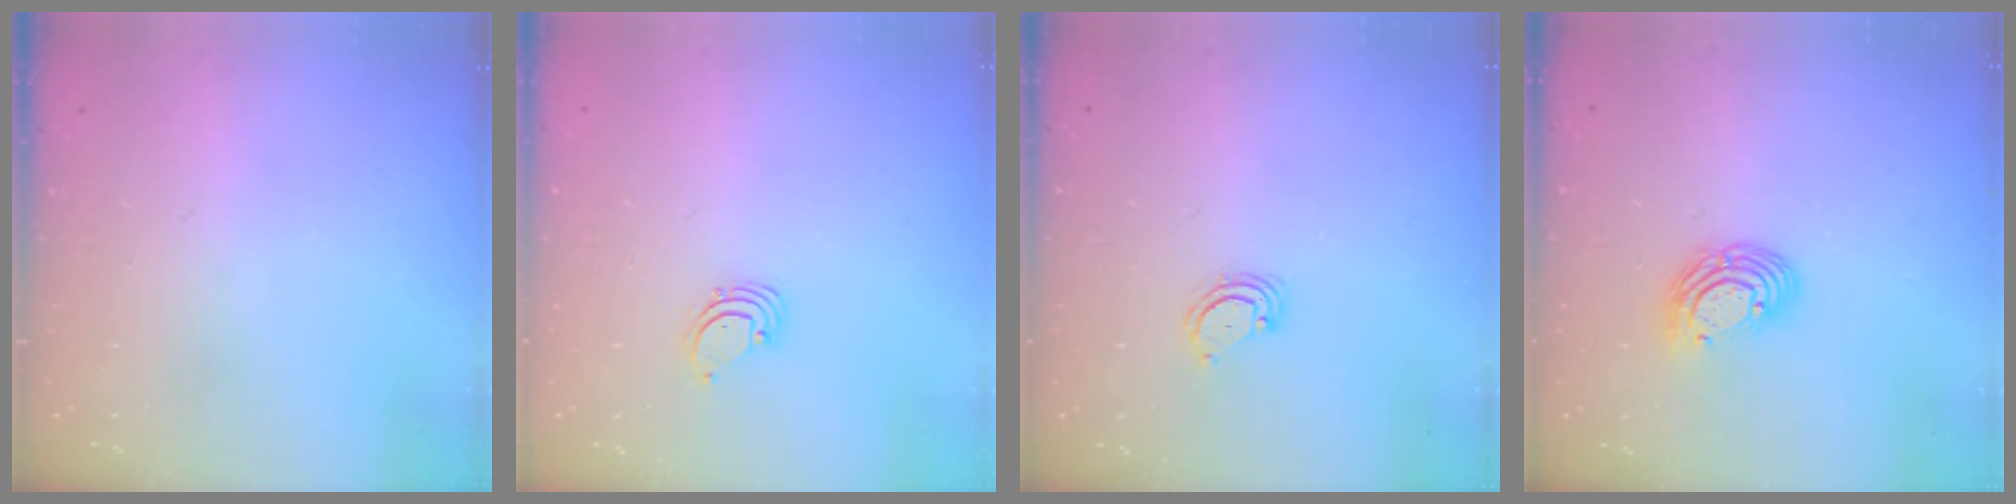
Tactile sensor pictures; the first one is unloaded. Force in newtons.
{"total": 1.6, "press": 1.6, "slide": 0.1}
{"total": 3.5, "press": 3.4, "slide": 0.4}
{"total": 8.5, "press": 8.4, "slide": 1.3}